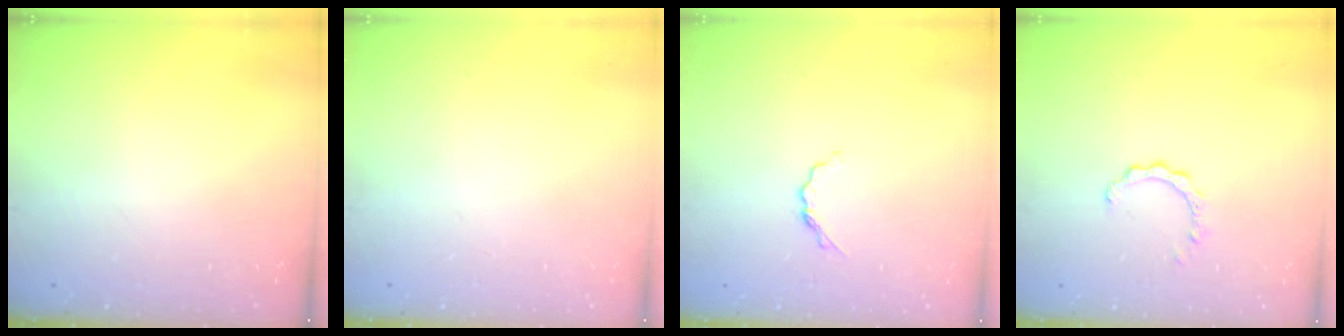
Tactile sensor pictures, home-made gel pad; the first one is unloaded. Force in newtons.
{"total": 0.0}
{"total": 5.1, "press": 5.0, "slide": 0.7}
{"total": 2.2, "press": 2.1, "slide": 0.3}